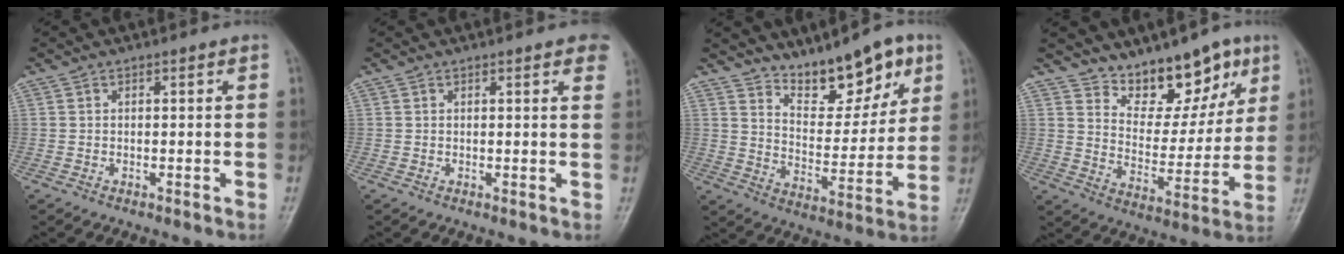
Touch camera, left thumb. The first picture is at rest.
{"total": 4.1, "force": [2.5, 1.0, 3.0], "torque": [-0.024, 0.000, 0.022]}
{"total": 13.3, "force": [9.1, 5.4, 8.0], "torque": [-0.082, -0.062, 0.156]}
{"total": 12.3, "force": [8.8, 6.3, 6.0], "torque": [-0.043, -0.062, 0.150]}